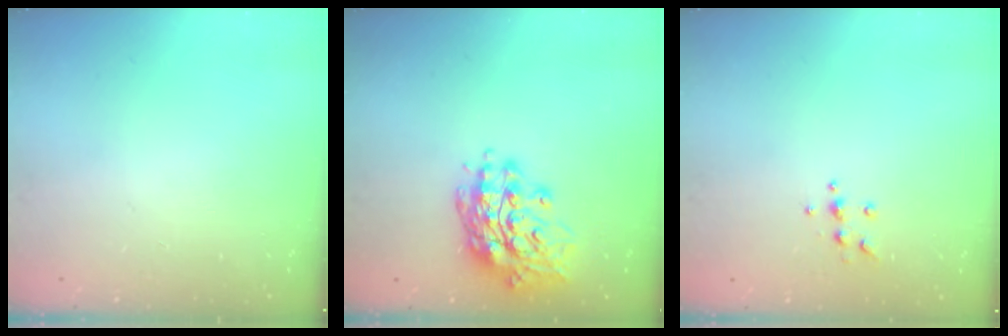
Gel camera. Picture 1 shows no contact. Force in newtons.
{"total": 15.6, "press": 15.3, "slide": 3.5}
{"total": 5.6, "press": 5.6, "slide": 0.7}